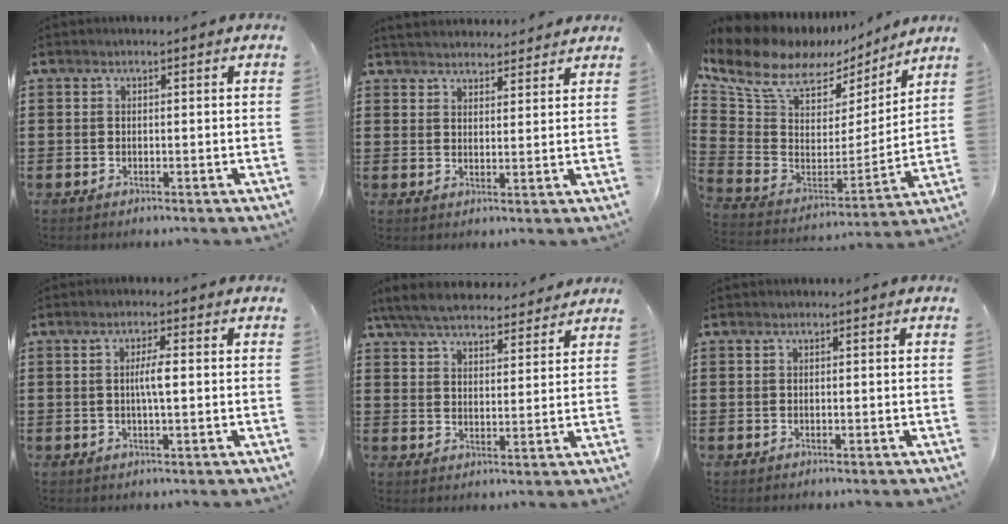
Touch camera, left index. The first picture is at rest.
{"total": 3.0, "force": [2.9, 0.5, -0.3], "torque": [-0.005, -0.006, 0.057]}
{"total": 10.0, "force": [7.0, 5.1, 4.9], "torque": [-0.133, -0.039, 0.125]}
{"total": 3.1, "force": [-0.1, 0.5, 3.1], "torque": [-0.058, -0.002, -0.004]}
{"total": 6.4, "force": [5.9, 1.7, 1.7], "torque": [-0.058, -0.018, 0.108]}
{"total": 0.0}